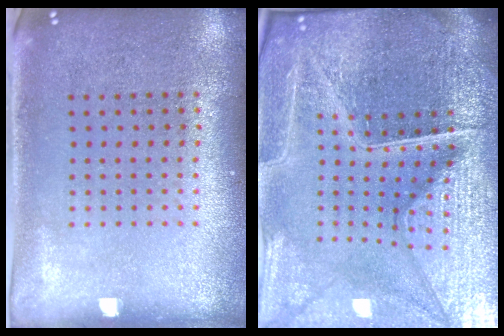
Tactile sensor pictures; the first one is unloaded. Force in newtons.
{"total": 6.3, "press": 5.7, "slide": 2.6}